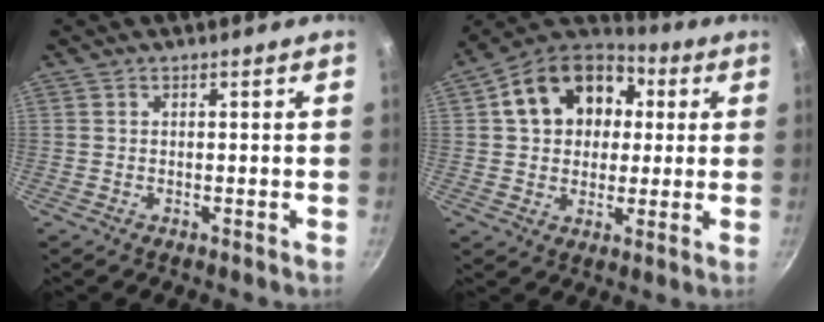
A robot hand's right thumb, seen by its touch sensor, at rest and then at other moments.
{"total": 17.9, "force": [4.1, 13.7, 10.8], "torque": [-0.158, 0.029, 0.056]}